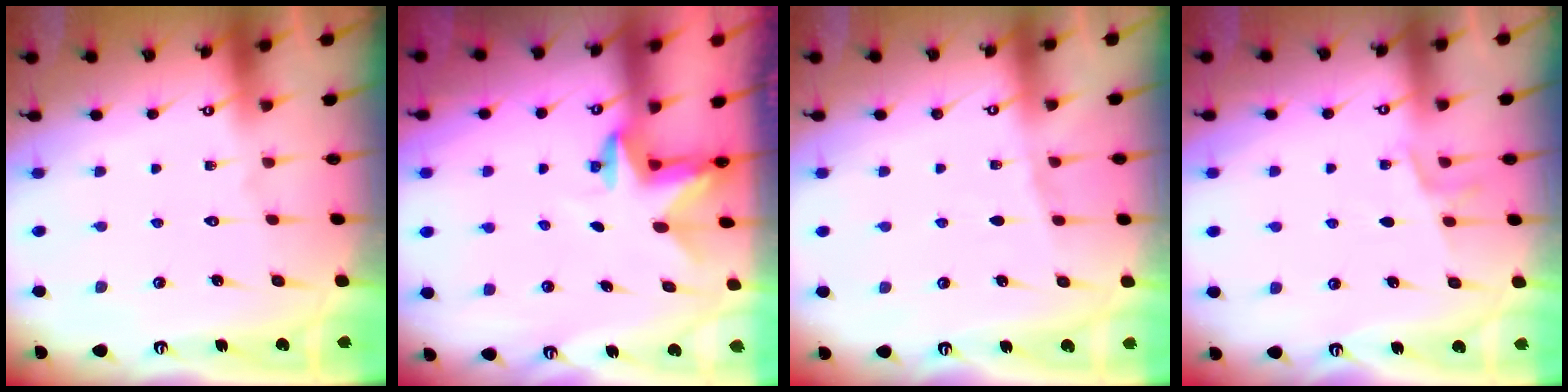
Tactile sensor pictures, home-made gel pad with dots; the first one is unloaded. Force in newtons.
{"total": 2.5, "press": 2.5, "slide": 0.4}
{"total": 3.6, "press": 3.6, "slide": 0.5}
{"total": 4.8, "press": 4.6, "slide": 1.4}